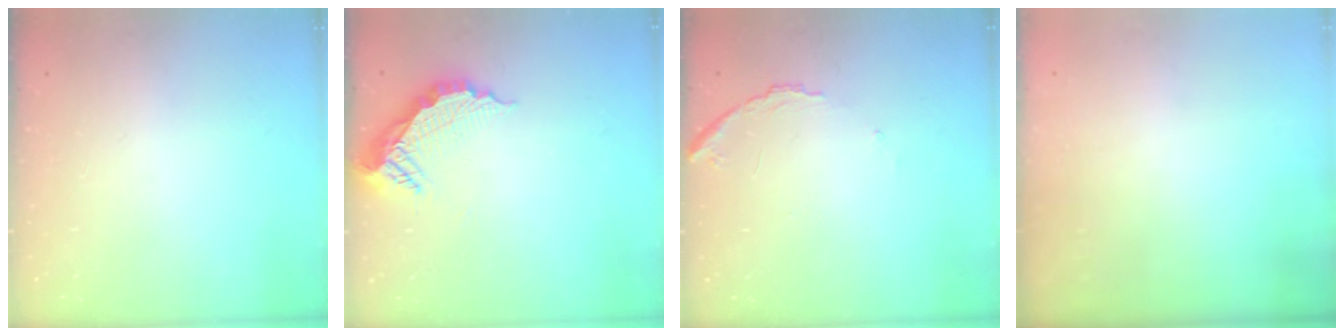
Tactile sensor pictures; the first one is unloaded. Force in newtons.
{"total": 9.5, "press": 9.5, "slide": 0.7}
{"total": 8.5, "press": 8.4, "slide": 0.7}
{"total": 3.1, "press": 3.0, "slide": 1.0}